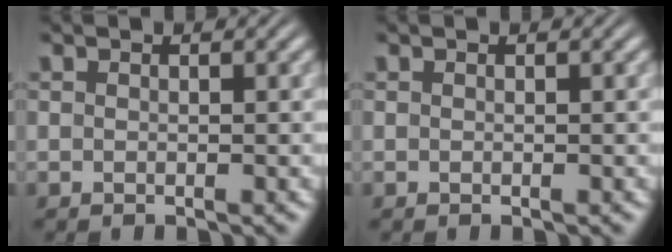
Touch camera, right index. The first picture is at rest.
{"total": 0.0}